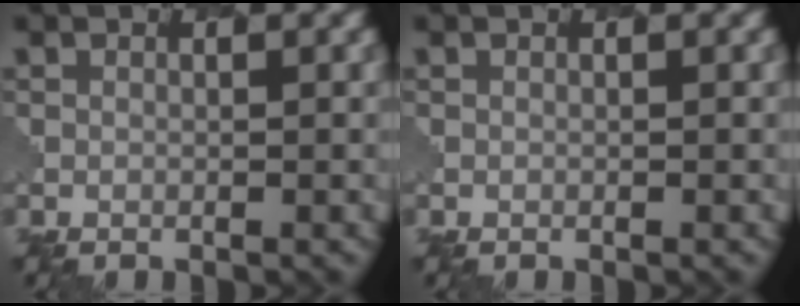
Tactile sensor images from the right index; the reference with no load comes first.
{"total": 0.0}